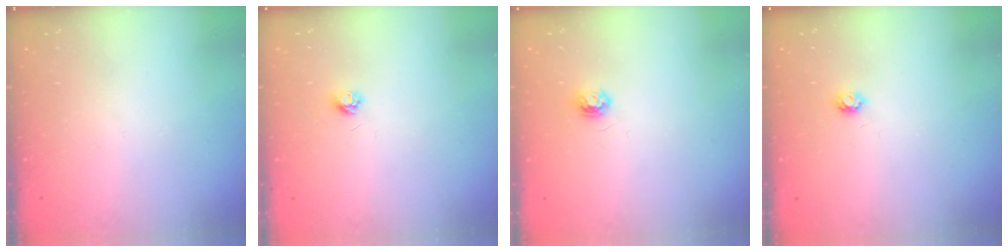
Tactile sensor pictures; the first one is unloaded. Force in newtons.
{"total": 3.2, "press": 3.2, "slide": 0.4}
{"total": 4.5, "press": 4.4, "slide": 0.5}
{"total": 4.2, "press": 4.2, "slide": 0.5}